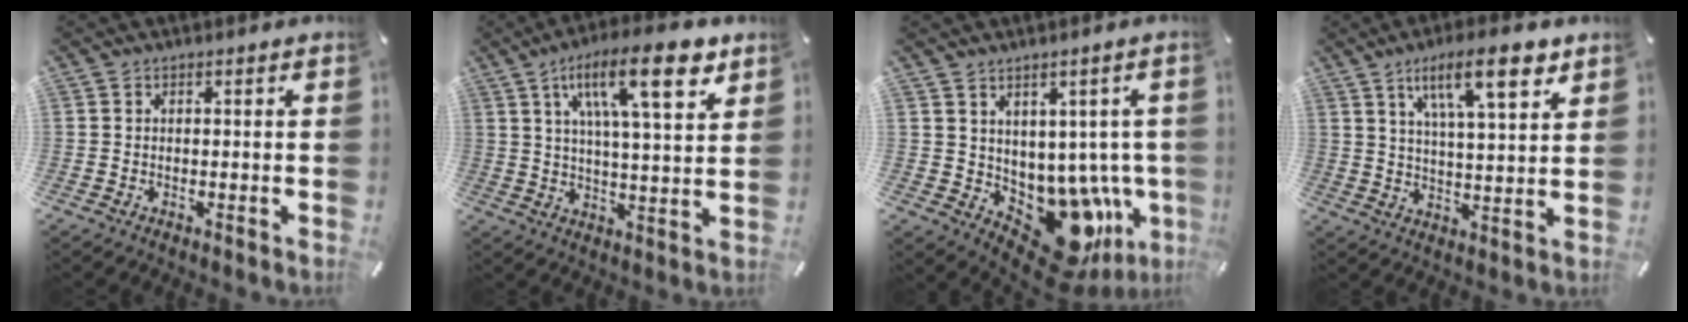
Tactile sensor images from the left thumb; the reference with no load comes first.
{"total": 17.8, "force": [9.2, 5.4, 14.2], "torque": [-0.223, -0.027, 0.140]}
{"total": 12.0, "force": [-3.8, 8.4, 7.6], "torque": [-0.060, -0.017, -0.041]}
{"total": 14.2, "force": [8.2, 4.4, 10.7], "torque": [-0.158, -0.033, 0.131]}